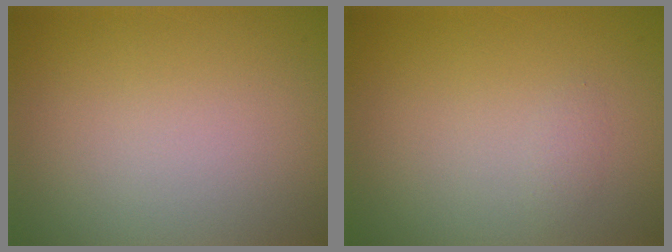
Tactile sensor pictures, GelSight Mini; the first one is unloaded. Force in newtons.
{"total": 0.6, "press": 0.6, "slide": 0.0}